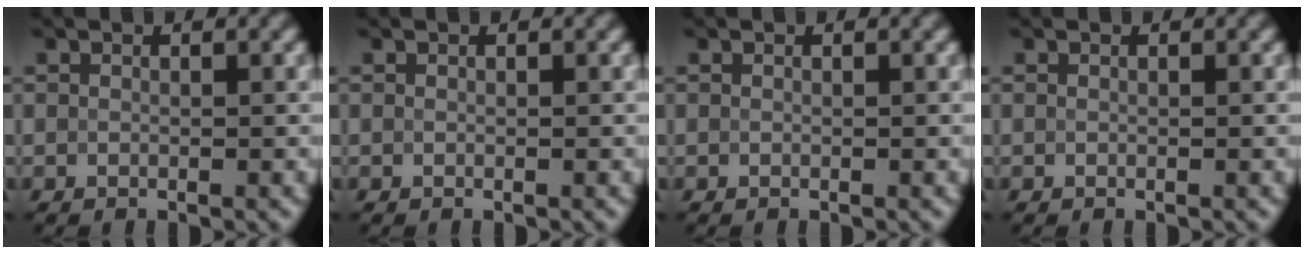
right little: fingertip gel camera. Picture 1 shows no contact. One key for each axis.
{"total": 0.0}
{"total": 0.0}
{"total": 0.0}